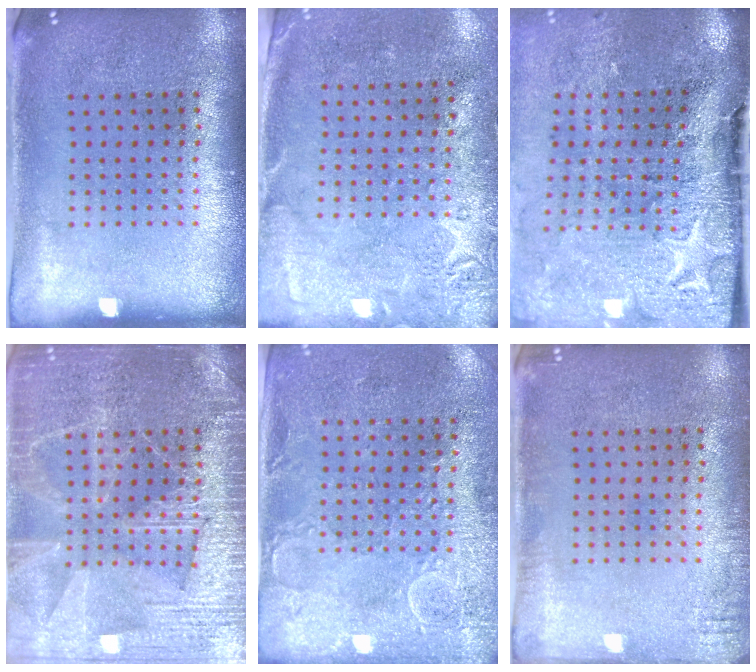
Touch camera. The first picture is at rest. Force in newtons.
{"total": 2.7, "press": 2.2, "slide": 1.6}
{"total": 5.0, "press": 4.0, "slide": 3.0}
{"total": 4.0, "press": 4.0, "slide": 0.6}
{"total": 2.8, "press": 2.5, "slide": 1.2}
{"total": 1.5, "press": 1.5, "slide": 0.3}